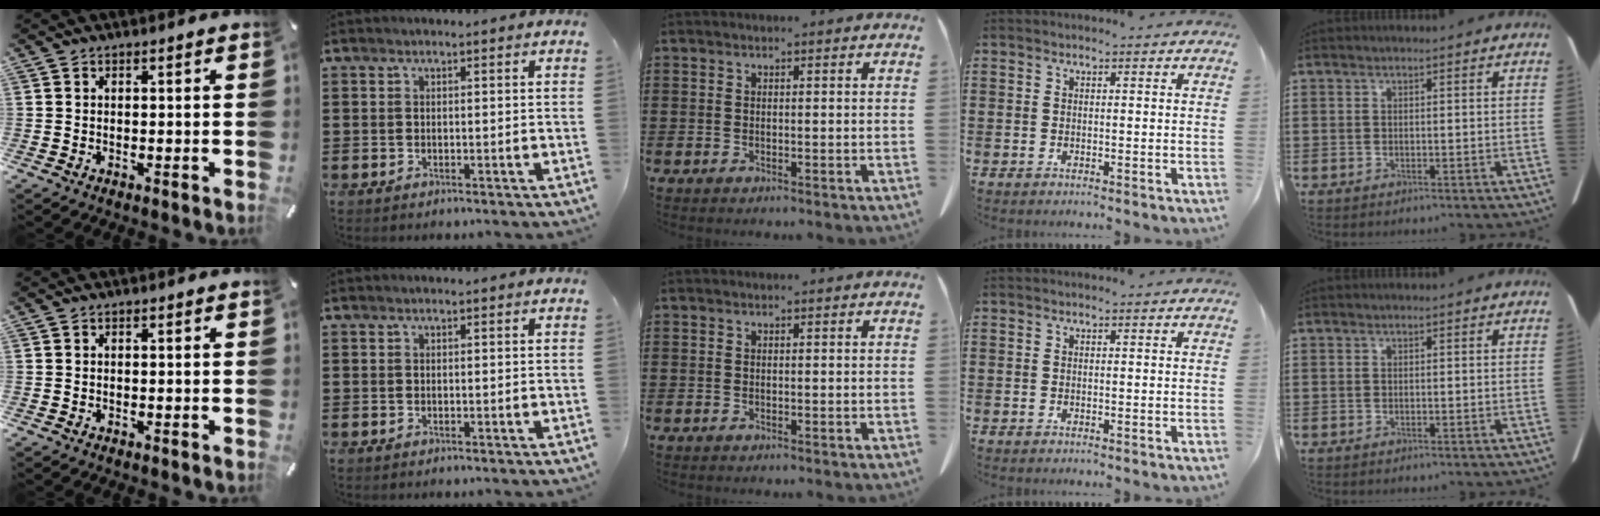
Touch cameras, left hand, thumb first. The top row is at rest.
{}